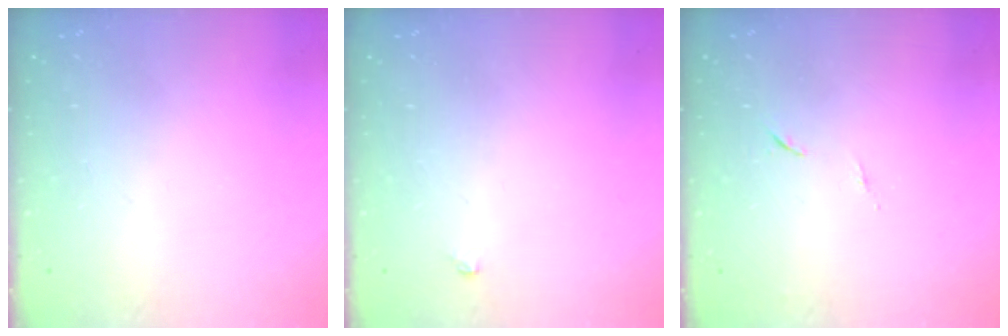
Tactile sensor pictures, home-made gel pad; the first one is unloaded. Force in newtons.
{"total": 3.0, "press": 3.0, "slide": 0.5}
{"total": 5.4, "press": 5.3, "slide": 0.7}